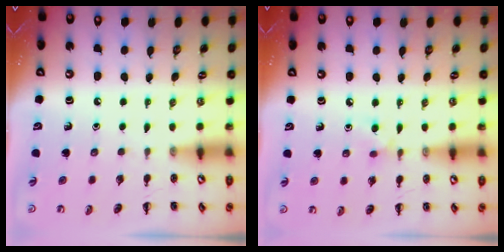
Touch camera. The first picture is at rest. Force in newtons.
{"total": 4.4, "press": 4.1, "slide": 1.4}